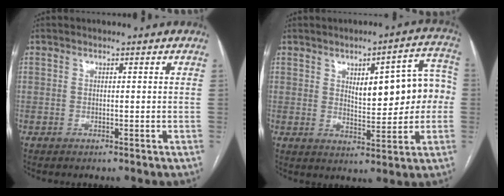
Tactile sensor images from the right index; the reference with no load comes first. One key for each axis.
{"total": 11.6, "fx": 1.3, "fy": 4.1, "fz": 10.8, "tx": -0.133, "ty": 0.033, "tz": 0.025}